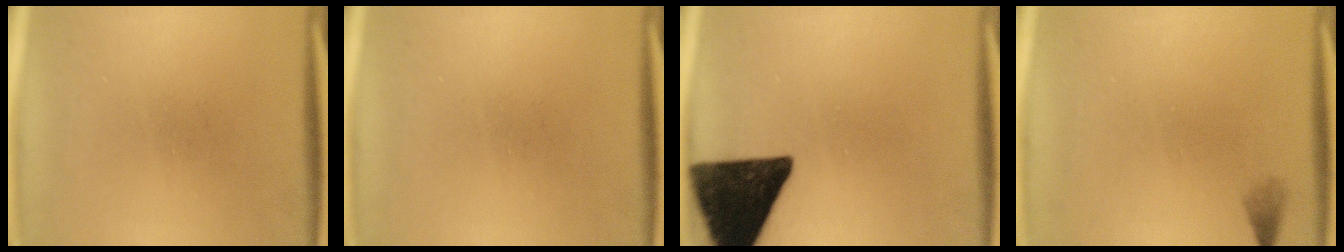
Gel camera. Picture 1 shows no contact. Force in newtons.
{"total": 0.0}
{"total": 16.4}
{"total": 1.0}